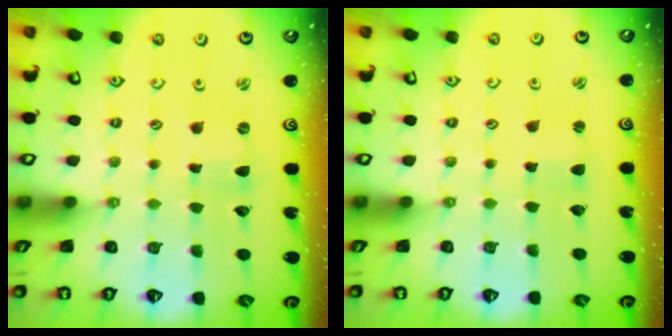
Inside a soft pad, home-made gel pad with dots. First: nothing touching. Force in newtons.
{"total": 2.2, "press": 2.2, "slide": 0.2}